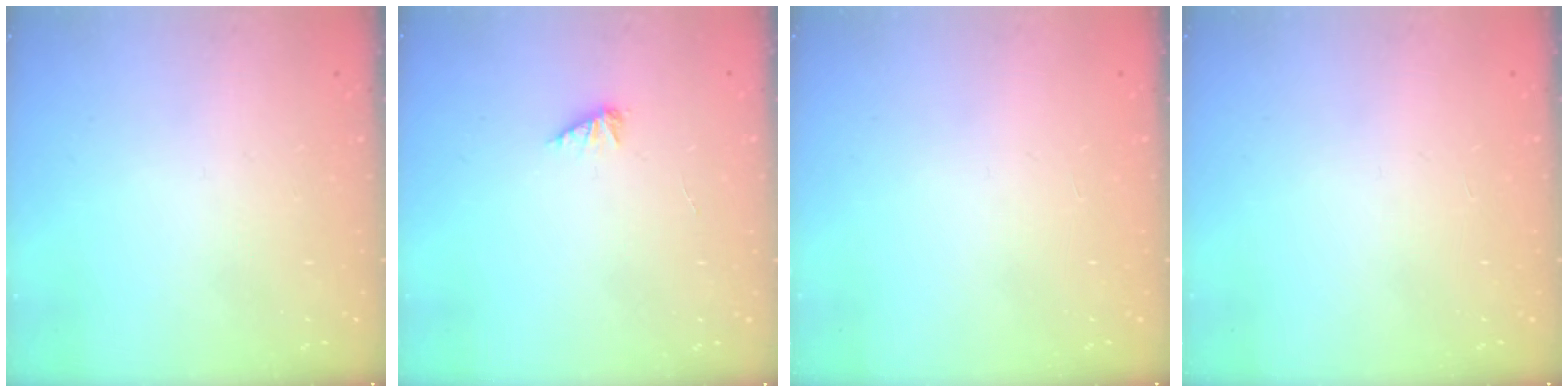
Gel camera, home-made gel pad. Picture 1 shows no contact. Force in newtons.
{"total": 2.0, "press": 2.0, "slide": 0.3}
{"total": 0.0}
{"total": 0.0}